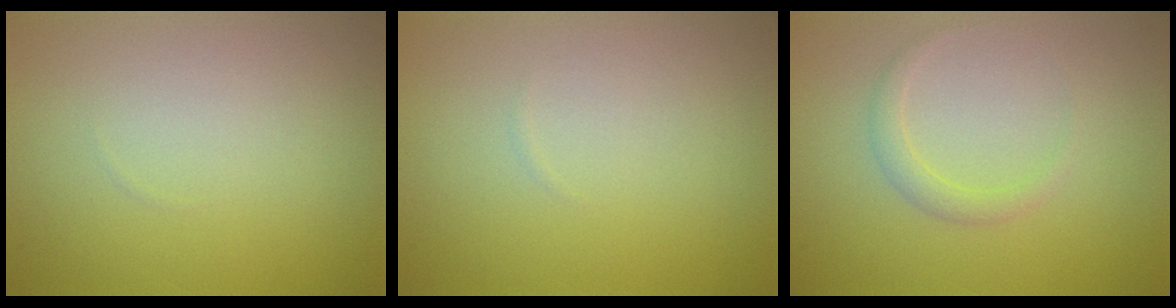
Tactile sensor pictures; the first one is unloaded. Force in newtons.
{"total": 0.0}
{"total": 1.3, "press": 1.3, "slide": 0.1}